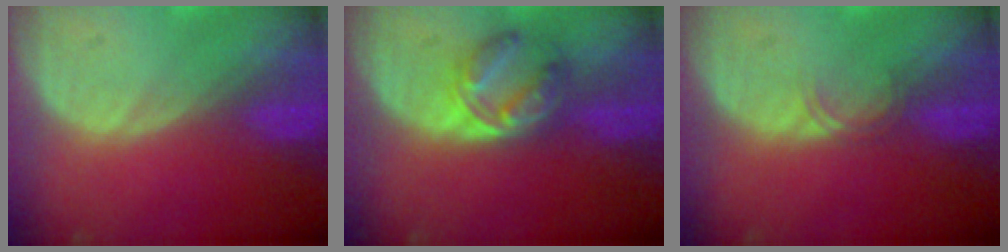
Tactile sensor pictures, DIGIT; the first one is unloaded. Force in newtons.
{"total": 5.6, "press": 5.4, "slide": 1.4}
{"total": 1.4, "press": 1.4, "slide": 0.2}